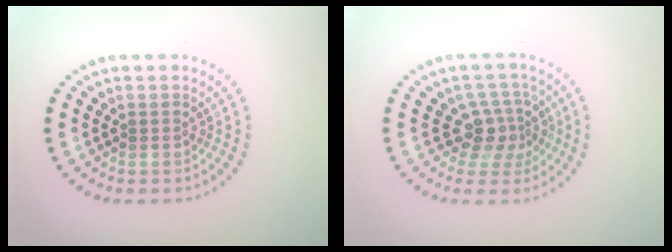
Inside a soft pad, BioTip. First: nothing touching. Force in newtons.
{"total": 2.9, "press": 2.2, "slide": 1.9}